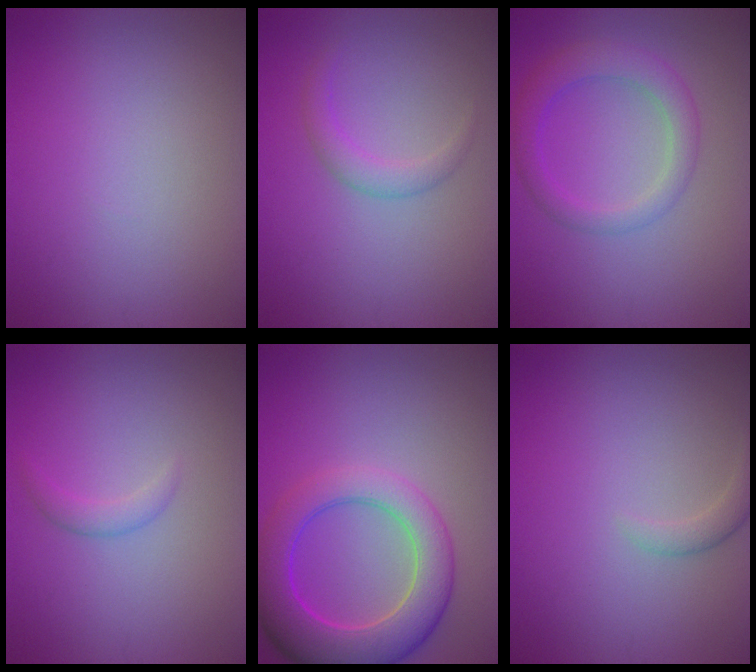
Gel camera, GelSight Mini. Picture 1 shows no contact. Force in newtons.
{"total": 1.8, "press": 1.8, "slide": 0.1}
{"total": 3.6, "press": 3.6, "slide": 0.0}
{"total": 1.3, "press": 1.3, "slide": 0.0}
{"total": 7.8, "press": 7.8, "slide": 0.4}
{"total": 1.4, "press": 1.4, "slide": 0.1}